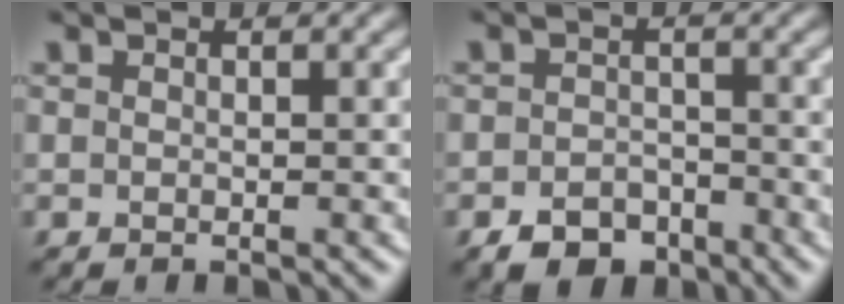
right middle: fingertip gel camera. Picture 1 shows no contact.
{"total": 3.6, "force": [-2.6, 2.2, 1.2], "torque": [-0.015, 0.001, -0.052]}